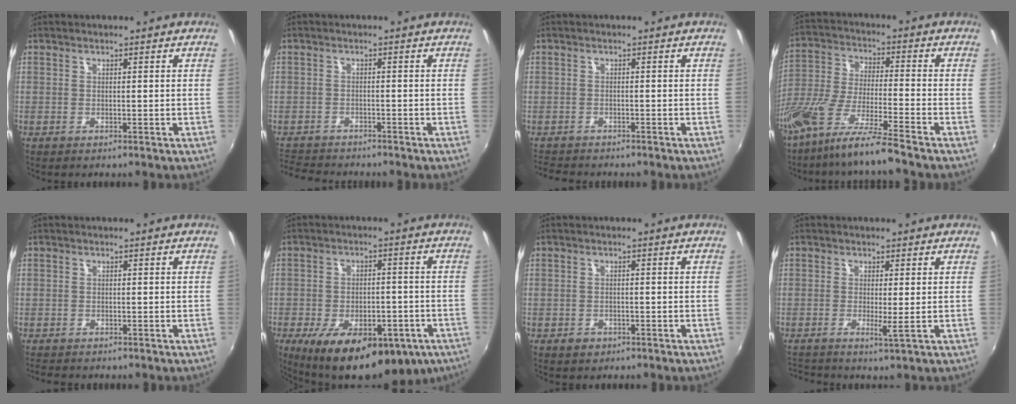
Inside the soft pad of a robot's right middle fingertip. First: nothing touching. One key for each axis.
{"total": 5.7, "fx": -5.2, "fy": 2.2, "fz": 0.8, "tx": -0.040, "ty": 0.000, "tz": -0.095}
{"total": 3.6, "fx": -3.3, "fy": 1.3, "fz": 0.6, "tx": -0.027, "ty": -0.007, "tz": -0.064}
{"total": 12.9, "fx": -10.2, "fy": -0.3, "fz": 7.9, "tx": -0.158, "ty": -0.023, "tz": -0.194}
{"total": 1.9, "fx": -1.6, "fy": 0.9, "fz": 0.3, "tx": -0.012, "ty": -0.004, "tz": -0.030}
{"total": 20.9, "fx": -11.9, "fy": 9.7, "fz": 14.2, "tx": -0.253, "ty": -0.034, "tz": -0.156}
{"total": 2.0, "fx": -1.2, "fy": 1.4, "fz": 0.7, "tx": -0.014, "ty": 0.000, "tz": -0.015}
{"total": 1.8, "fx": -0.4, "fy": -0.3, "fz": 1.7, "tx": -0.037, "ty": -0.003, "tz": -0.011}